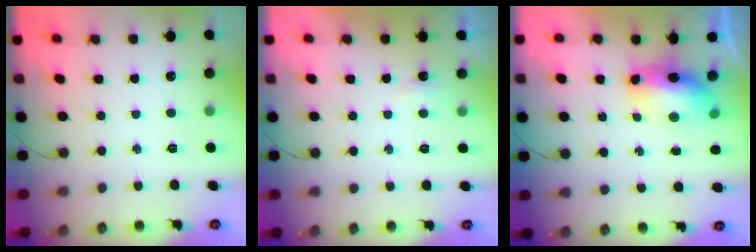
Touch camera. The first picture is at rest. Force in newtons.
{"total": 5.0, "press": 2.9, "slide": 4.1}
{"total": 9.7, "press": 9.5, "slide": 1.5}